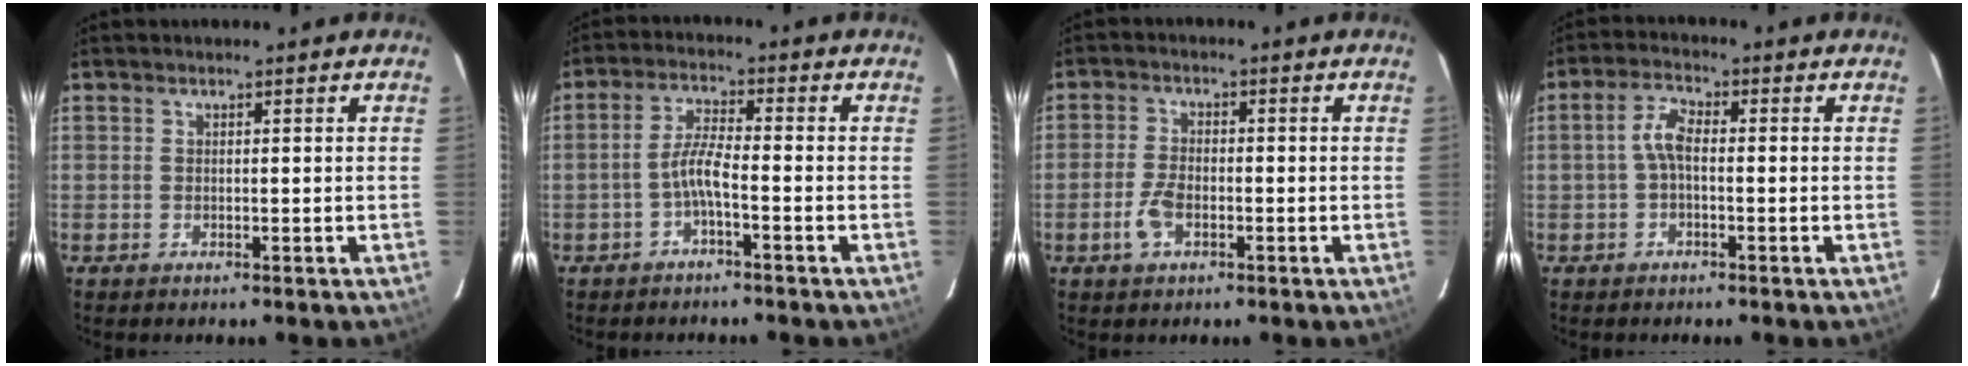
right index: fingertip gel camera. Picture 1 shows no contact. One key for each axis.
{"total": 4.0, "fx": -2.0, "fy": 0.2, "fz": 3.4, "tx": -0.077, "ty": 0.010, "tz": -0.041}
{"total": 4.7, "fx": -2.0, "fy": 2.5, "fz": 3.5, "tx": -0.081, "ty": 0.001, "tz": -0.038}
{"total": 3.6, "fx": -0.7, "fy": 1.5, "fz": 3.2, "tx": -0.070, "ty": 0.014, "tz": -0.016}